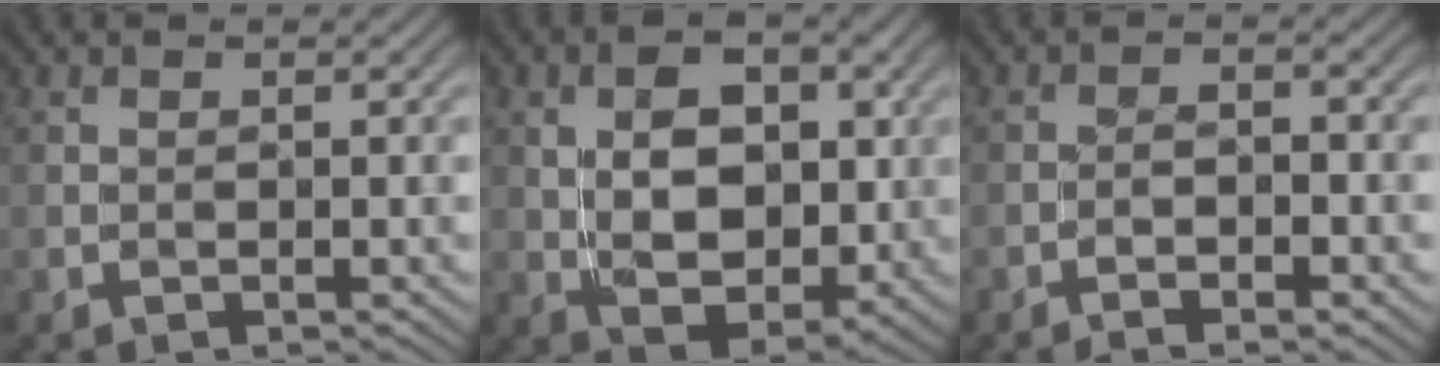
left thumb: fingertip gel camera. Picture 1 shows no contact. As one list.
[{"total": 7.0, "force": [1.5, 4.5, 5.2], "torque": [-0.095, -0.003, 0.024]}, {"total": 3.0, "force": [-1.9, 0.3, 2.2], "torque": [-0.043, 0.004, -0.032]}]